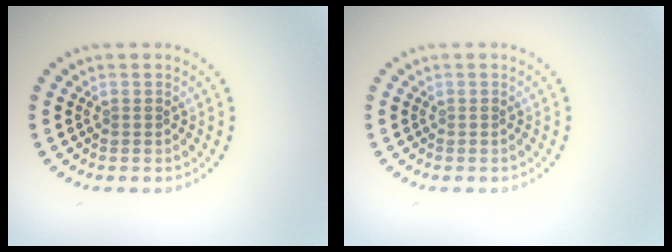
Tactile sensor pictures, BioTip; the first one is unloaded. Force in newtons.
{"total": 0.0}